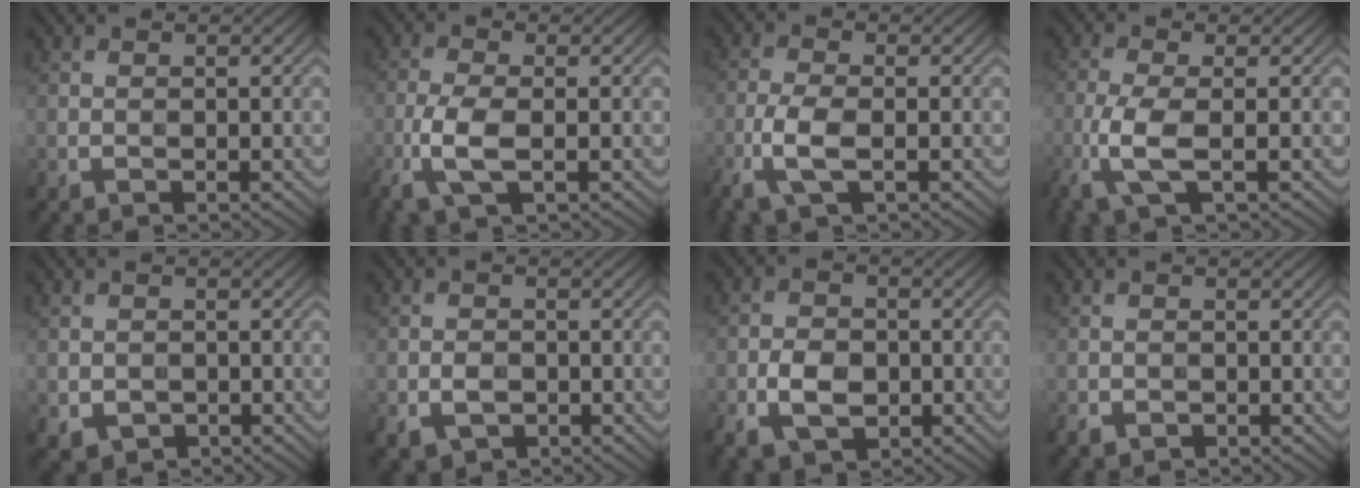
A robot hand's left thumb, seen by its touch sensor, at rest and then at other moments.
{"total": 5.8, "force": [-2.2, 2.2, 4.9], "torque": [-0.121, -0.004, -0.052]}
{"total": 5.4, "force": [-2.4, 2.1, 4.4], "torque": [-0.110, -0.004, -0.055]}
{"total": 5.8, "force": [-2.1, 1.8, 5.1], "torque": [-0.123, -0.001, -0.051]}
{"total": 2.2, "force": [-0.7, 1.9, 0.9], "torque": [-0.026, -0.014, -0.010]}
{"total": 2.8, "force": [-1.1, 2.0, 1.6], "torque": [-0.031, -0.007, -0.021]}
{"total": 5.4, "force": [-2.0, 3.7, 3.4], "torque": [-0.069, -0.008, -0.040]}
{"total": 1.2, "force": [-0.7, 0.9, 0.4], "torque": [-0.006, -0.005, -0.014]}